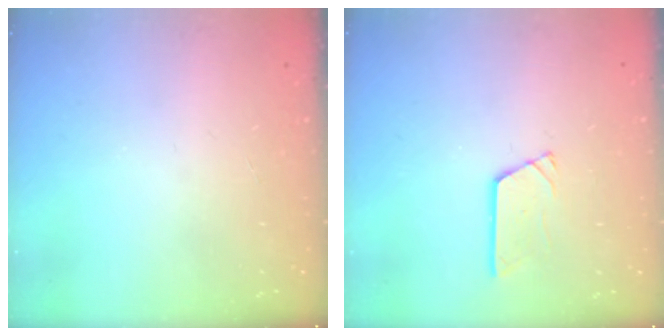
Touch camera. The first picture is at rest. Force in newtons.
{"total": 4.3, "press": 4.3, "slide": 0.4}